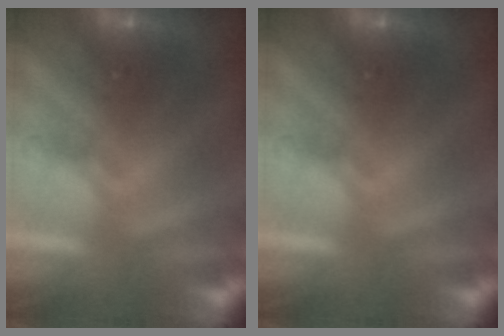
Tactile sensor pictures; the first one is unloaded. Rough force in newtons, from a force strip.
{"total": 0.0}